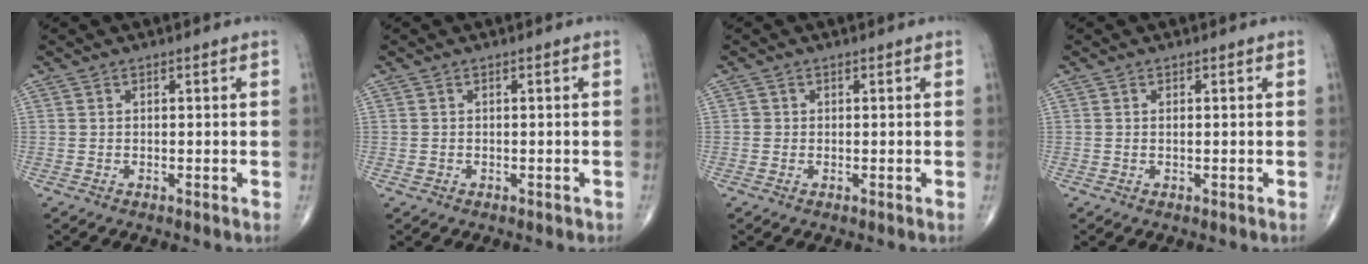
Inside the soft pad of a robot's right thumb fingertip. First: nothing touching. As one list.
[{"total": 0.9, "force": [-0.4, 0.8, 0.3], "torque": [-0.005, 0.011, 0.000]}, {"total": 0.7, "force": [-0.1, 0.7, 0.1], "torque": [0.002, 0.003, -0.002]}, {"total": 0.5, "force": [0.1, 0.2, 0.5], "torque": [-0.008, 0.000, 0.003]}]